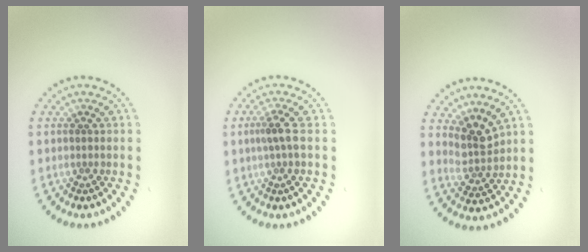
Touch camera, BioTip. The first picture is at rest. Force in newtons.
{"total": 1.6, "press": 1.3, "slide": 1.0}
{"total": 2.8, "press": 2.0, "slide": 2.0}